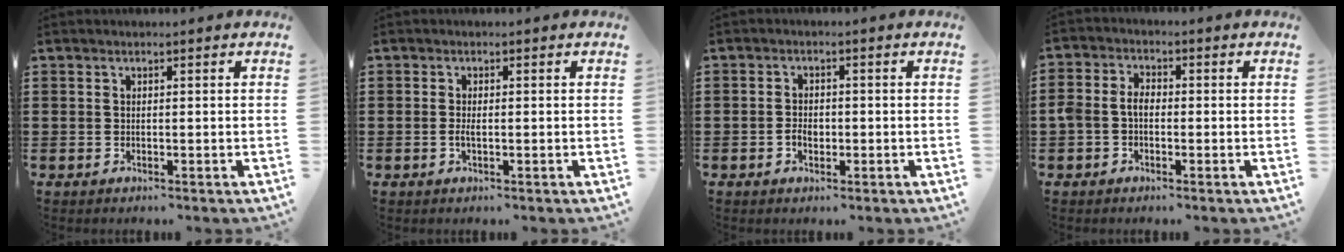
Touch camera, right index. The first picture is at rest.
{"total": 1.2, "force": [-0.3, 0.3, 1.1], "torque": [-0.020, -0.001, -0.005]}
{"total": 2.0, "force": [-0.6, 1.3, 1.4], "torque": [-0.027, 0.005, -0.014]}
{"total": 3.3, "force": [-0.7, 2.3, 2.2], "torque": [-0.066, -0.001, -0.022]}